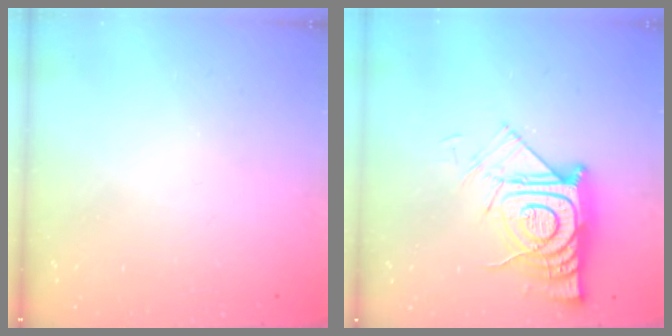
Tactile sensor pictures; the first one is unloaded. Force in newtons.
{"total": 14.2, "press": 14.2, "slide": 1.1}